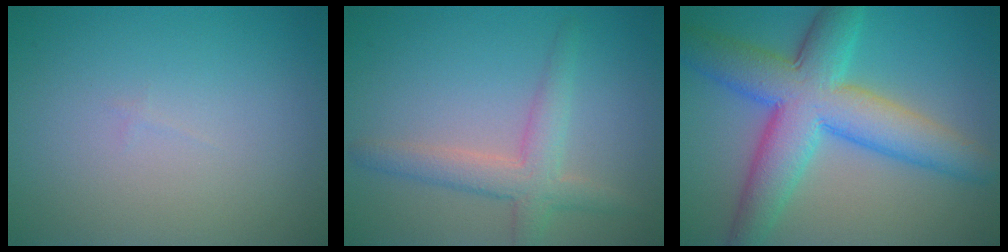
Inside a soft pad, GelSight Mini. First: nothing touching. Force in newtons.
{"total": 3.5, "press": 3.5, "slide": 0.1}
{"total": 9.7, "press": 9.7, "slide": 0.1}